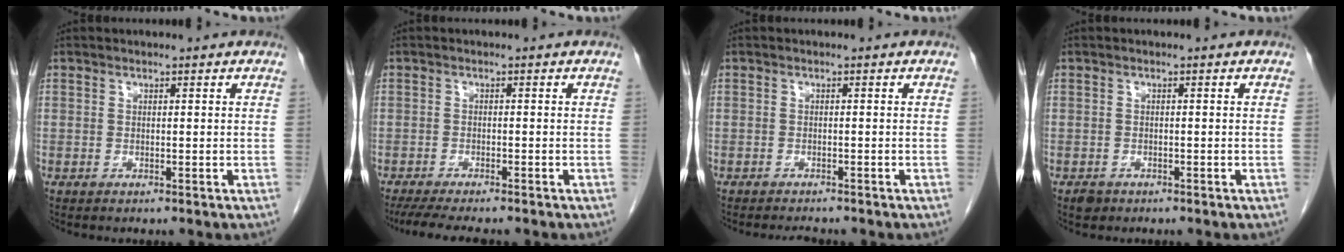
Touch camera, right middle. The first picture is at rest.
{"total": 8.5, "force": [-7.2, 1.2, 4.4], "torque": [-0.066, -0.015, -0.109]}
{"total": 2.4, "force": [-2.2, 0.3, 0.7], "torque": [-0.014, -0.008, -0.029]}
{"total": 1.3, "force": [-0.9, 0.9, 0.3], "torque": [-0.008, 0.002, -0.012]}